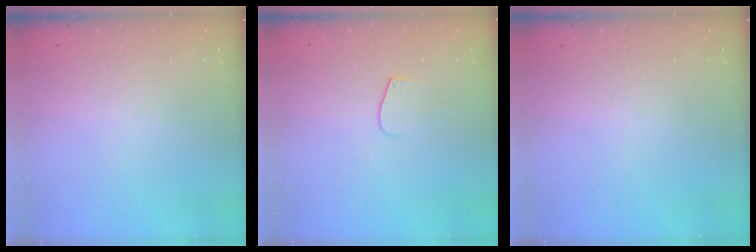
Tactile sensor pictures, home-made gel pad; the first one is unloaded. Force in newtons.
{"total": 4.8, "press": 4.8, "slide": 0.4}
{"total": 0.0}